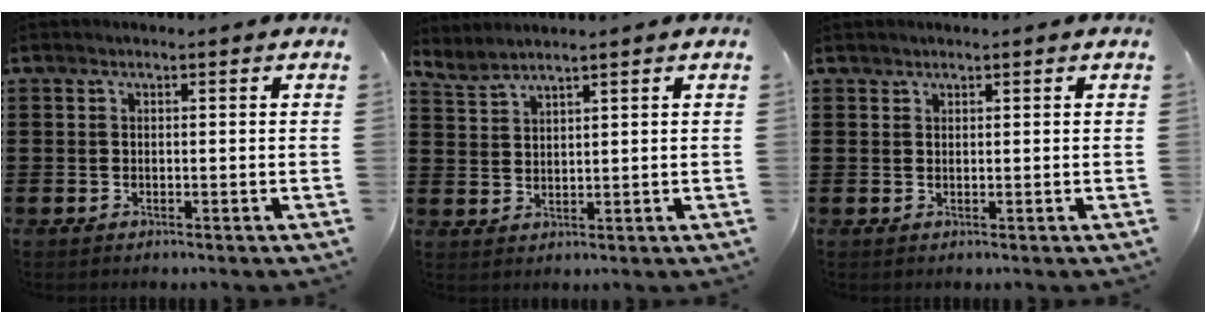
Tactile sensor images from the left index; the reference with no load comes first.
{"total": 2.4, "force": [2.3, 0.0, 0.5], "torque": [-0.017, -0.005, 0.045]}
{"total": 0.8, "force": [0.7, 0.2, 0.1], "torque": [-0.003, 0.000, 0.015]}